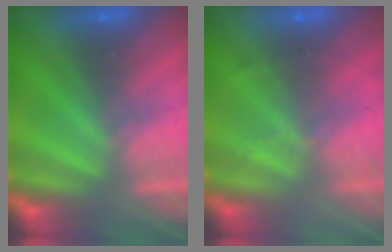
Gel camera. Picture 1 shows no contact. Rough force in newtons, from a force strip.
{"total": 2.2}